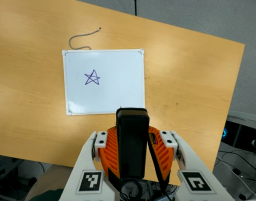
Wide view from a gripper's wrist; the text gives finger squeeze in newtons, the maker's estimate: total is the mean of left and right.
{"total": 6.4, "left": 4.9, "right": 7.9}